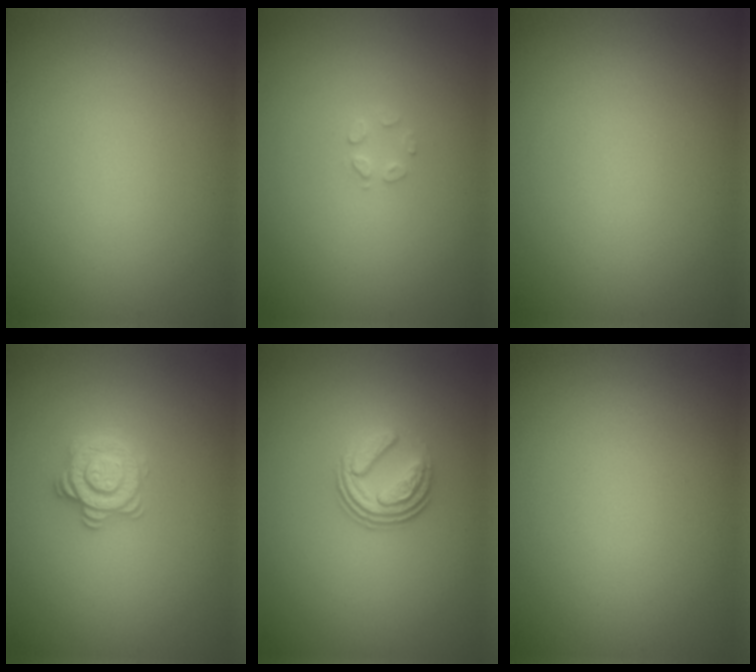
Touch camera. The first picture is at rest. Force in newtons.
{"total": 1.0, "press": 1.0, "slide": 0.1}
{"total": 0.0}
{"total": 2.8, "press": 2.6, "slide": 1.1}
{"total": 3.8, "press": 2.5, "slide": 2.8}
{"total": 0.0}